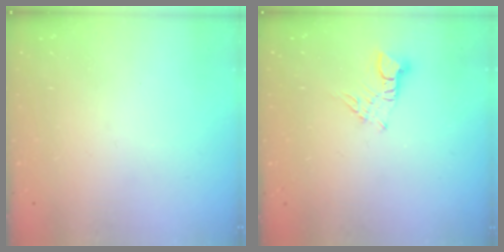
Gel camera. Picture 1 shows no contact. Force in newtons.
{"total": 3.2, "press": 3.2, "slide": 0.4}